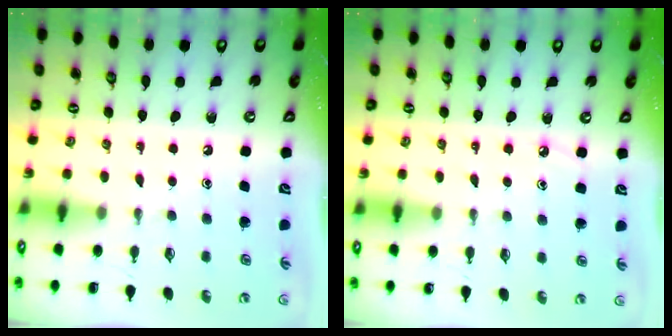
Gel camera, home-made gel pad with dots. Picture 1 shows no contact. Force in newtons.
{"total": 4.8, "press": 4.8, "slide": 0.3}